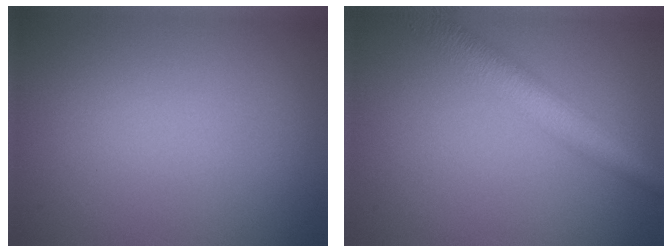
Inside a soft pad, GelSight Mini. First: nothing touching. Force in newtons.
{"total": 5.0, "press": 5.0, "slide": 0.3}